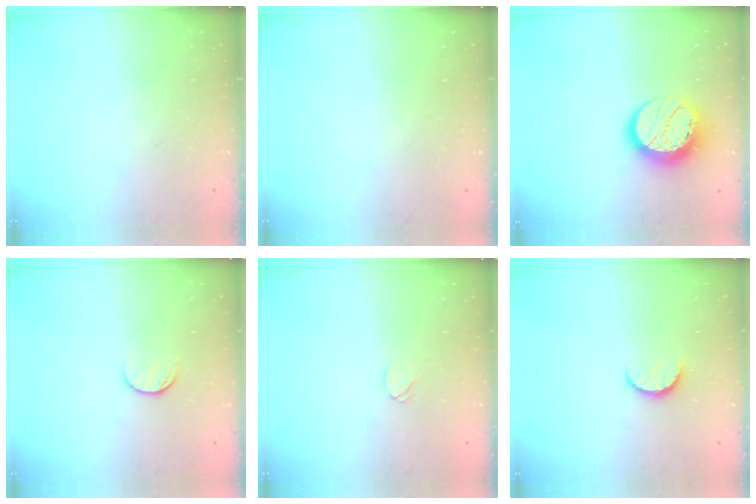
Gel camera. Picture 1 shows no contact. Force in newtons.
{"total": 0.0}
{"total": 14.4, "press": 14.3, "slide": 1.1}
{"total": 7.5, "press": 7.5, "slide": 0.9}
{"total": 3.4, "press": 3.4, "slide": 0.3}
{"total": 6.4, "press": 6.3, "slide": 0.6}